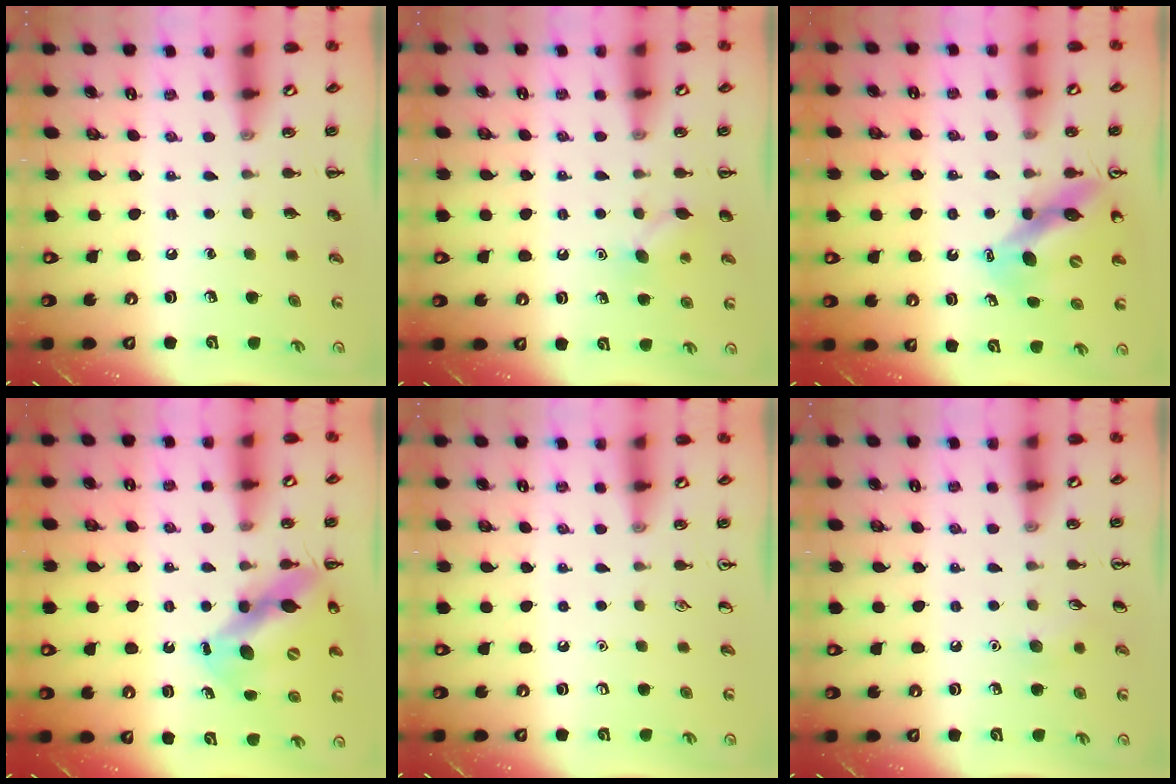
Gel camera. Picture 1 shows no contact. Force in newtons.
{"total": 7.4, "press": 7.3, "slide": 1.6}
{"total": 10.2, "press": 9.8, "slide": 3.0}
{"total": 11.9, "press": 11.6, "slide": 2.7}
{"total": 0.0}
{"total": 5.6, "press": 5.3, "slide": 1.6}